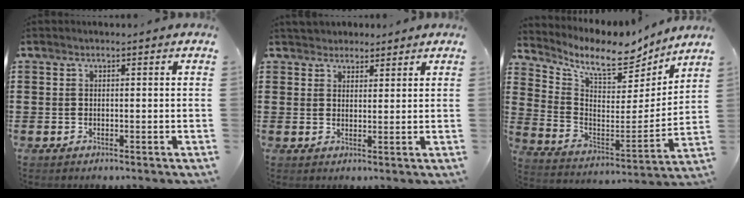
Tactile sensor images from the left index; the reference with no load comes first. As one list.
[{"total": 2.6, "force": [2.3, 1.2, -0.2], "torque": [-0.005, 0.005, 0.044]}, {"total": 9.3, "force": [7.9, 2.6, 4.3], "torque": [-0.105, -0.059, 0.130]}]